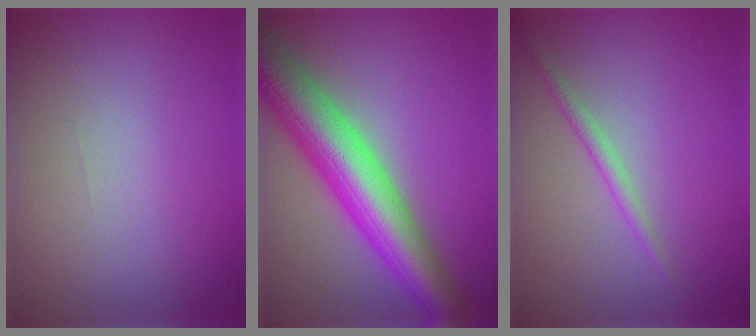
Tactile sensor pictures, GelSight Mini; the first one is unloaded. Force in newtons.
{"total": 9.9, "press": 9.9, "slide": 0.4}
{"total": 1.4, "press": 1.4, "slide": 0.1}